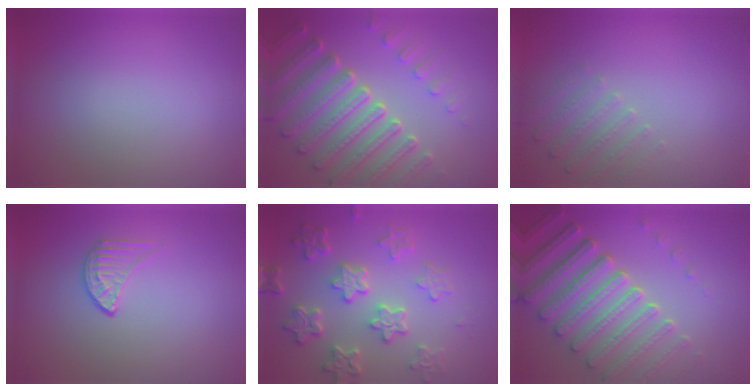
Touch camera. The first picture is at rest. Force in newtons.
{"total": 7.4, "press": 5.5, "slide": 4.9}
{"total": 1.9, "press": 1.8, "slide": 0.6}
{"total": 1.6, "press": 1.0, "slide": 1.2}
{"total": 6.0, "press": 4.7, "slide": 3.7}
{"total": 7.3, "press": 5.6, "slide": 4.7}